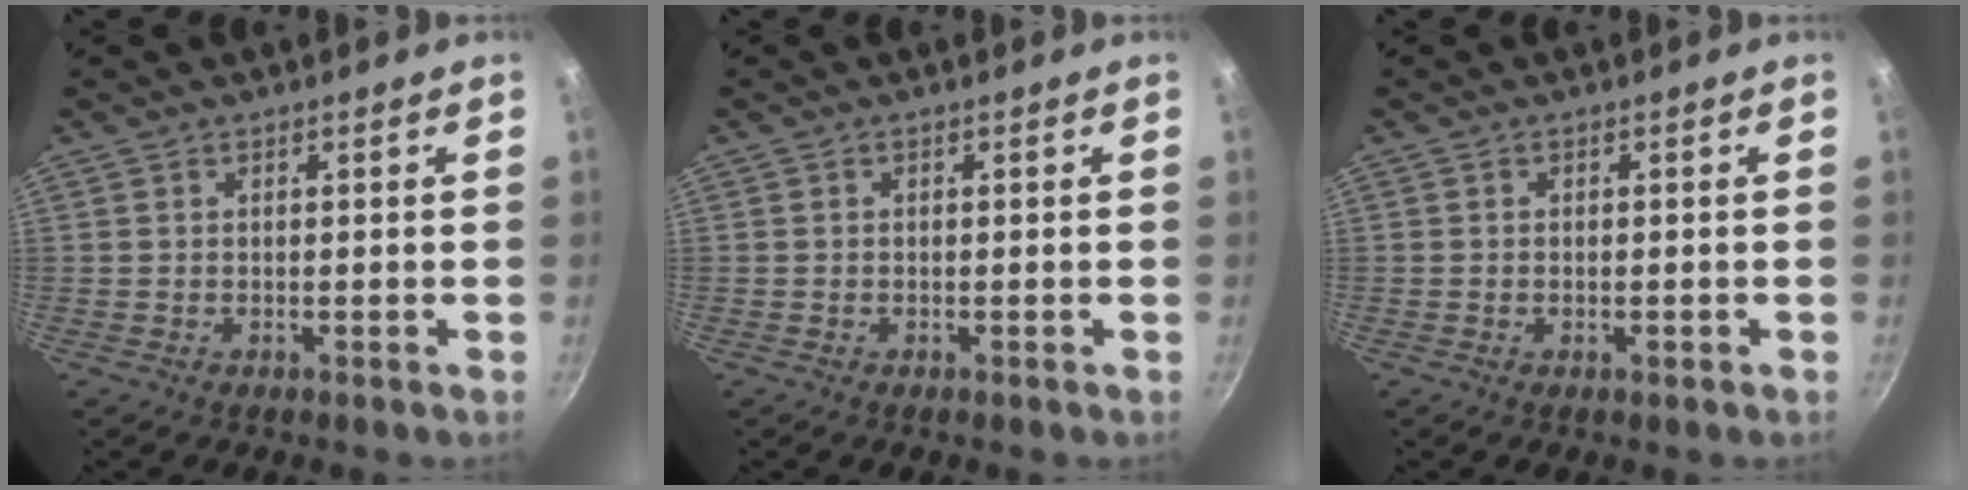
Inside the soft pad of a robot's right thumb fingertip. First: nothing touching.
{"total": 0.0}
{"total": 1.1, "force": [-0.4, 0.5, 0.9], "torque": [-0.016, 0.002, -0.008]}